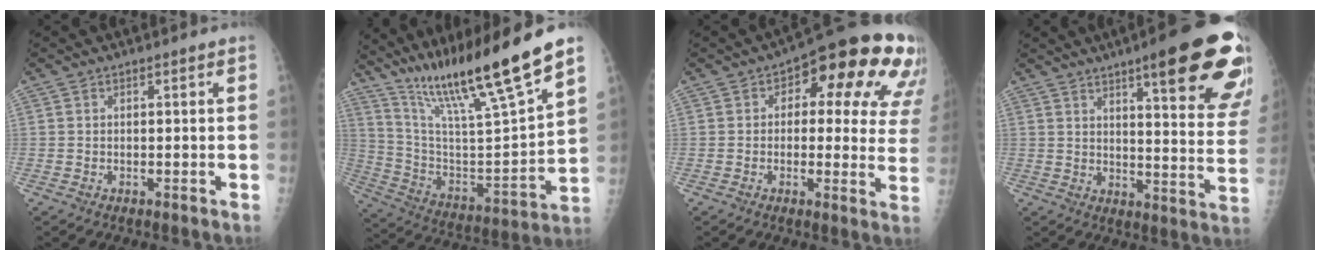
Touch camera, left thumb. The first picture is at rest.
{"total": 24.0, "force": [17.5, 1.9, 16.3], "torque": [-0.260, -0.064, 0.315]}
{"total": 19.5, "force": [8.1, 9.3, 15.1], "torque": [-0.139, 0.004, 0.086]}
{"total": 23.8, "force": [13.7, 4.5, 18.9], "torque": [-0.206, -0.049, 0.176]}